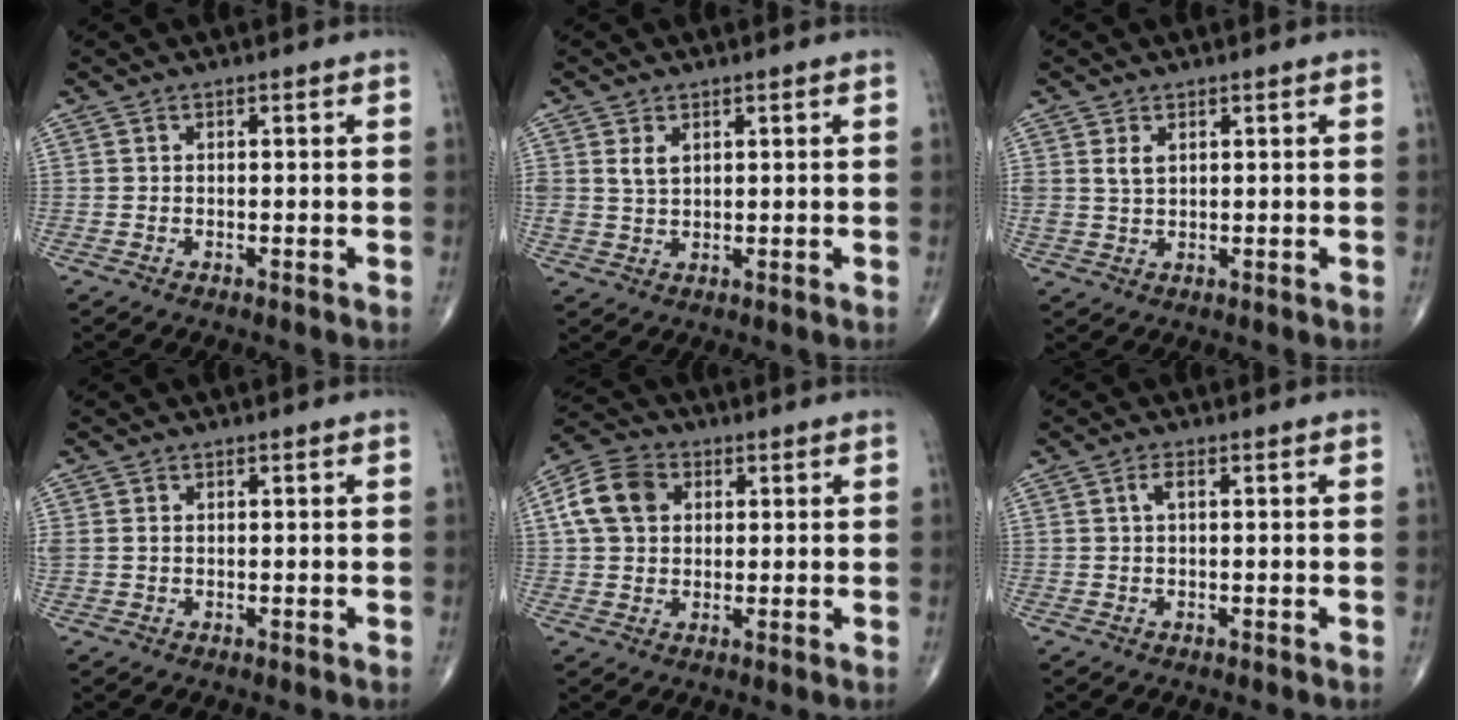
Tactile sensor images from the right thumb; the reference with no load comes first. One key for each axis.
{"total": 2.9, "fx": 1.2, "fy": 1.9, "fz": 1.9, "tx": -0.031, "ty": -0.006, "tz": 0.030}
{"total": 2.6, "fx": 1.1, "fy": 1.6, "fz": 1.7, "tx": -0.032, "ty": -0.002, "tz": 0.028}
{"total": 1.3, "fx": 0.2, "fy": 1.0, "fz": 0.8, "tx": -0.027, "ty": 0.009, "tz": 0.011}
{"total": 9.2, "fx": 2.3, "fy": 7.0, "fz": 5.5, "tx": -0.096, "ty": 0.012, "tz": 0.034}
{"total": 1.5, "fx": 0.3, "fy": 0.5, "fz": 1.4, "tx": -0.033, "ty": 0.003, "tz": 0.006}